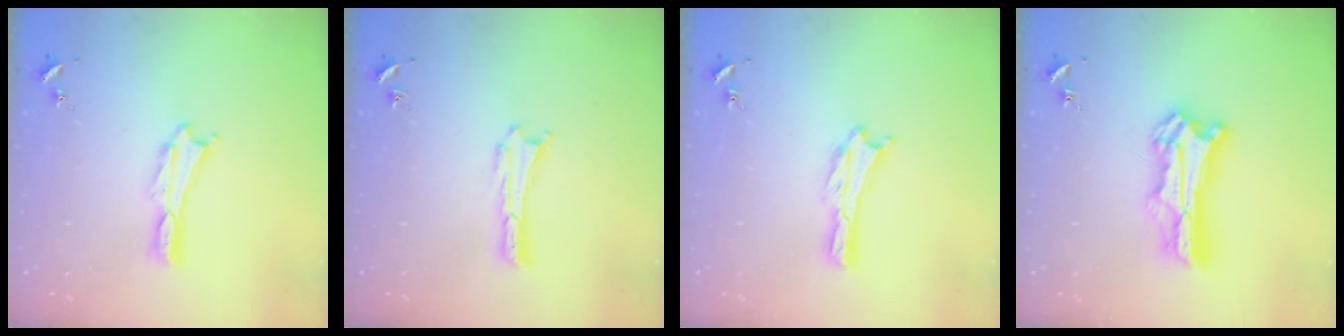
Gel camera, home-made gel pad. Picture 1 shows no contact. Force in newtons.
{"total": 0.0}
{"total": 0.0}
{"total": 10.7, "press": 10.6, "slide": 1.0}